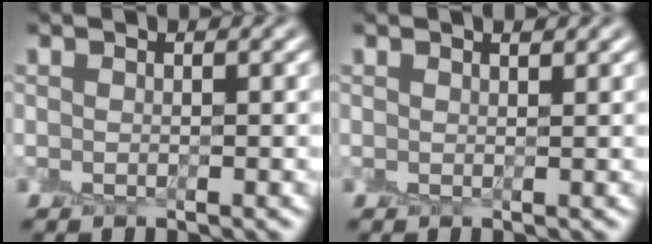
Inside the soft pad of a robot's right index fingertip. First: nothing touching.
{"total": 0.5, "force": [0.4, 0.1, 0.3], "torque": [-0.004, 0.002, 0.006]}